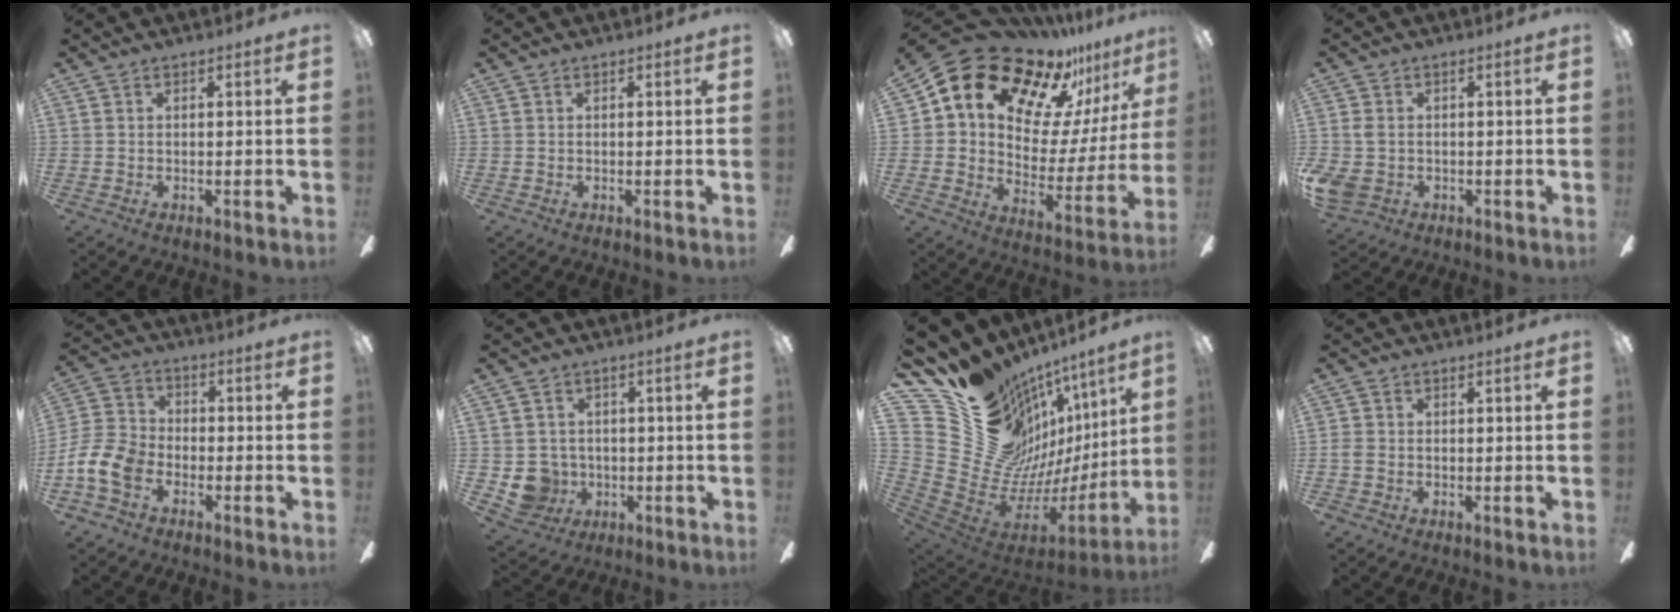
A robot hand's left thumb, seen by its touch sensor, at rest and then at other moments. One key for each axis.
{"total": 0.0}
{"total": 19.6, "fx": 13.5, "fy": 11.2, "fz": 8.8, "tx": -0.155, "ty": -0.088, "tz": 0.241}
{"total": 4.3, "fx": -1.1, "fy": 3.3, "fz": 2.6, "tx": -0.066, "ty": 0.005, "tz": -0.024}
{"total": 9.6, "fx": -4.9, "fy": 6.4, "fz": 5.2, "tx": -0.123, "ty": 0.022, "tz": -0.091}
{"total": 6.1, "fx": -0.3, "fy": 6.0, "fz": 1.1, "tx": -0.048, "ty": -0.005, "tz": 0.000}
{"total": 20.8, "fx": 9.7, "fy": 15.6, "fz": 9.7, "tx": -0.155, "ty": -0.115, "tz": 0.235}
{"total": 1.2, "fx": -0.7, "fy": 0.7, "fz": 0.8, "tx": -0.013, "ty": 0.002, "tz": -0.012}